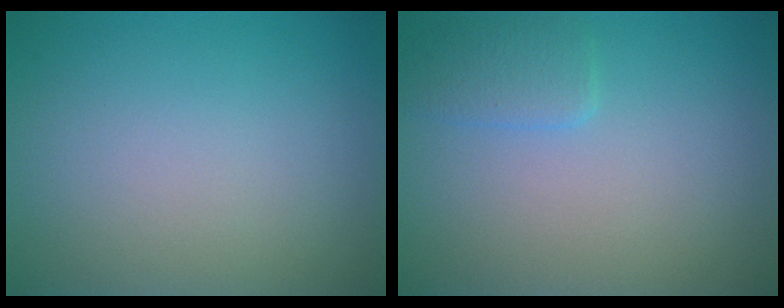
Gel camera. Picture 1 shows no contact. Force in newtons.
{"total": 1.7, "press": 1.7, "slide": 0.3}